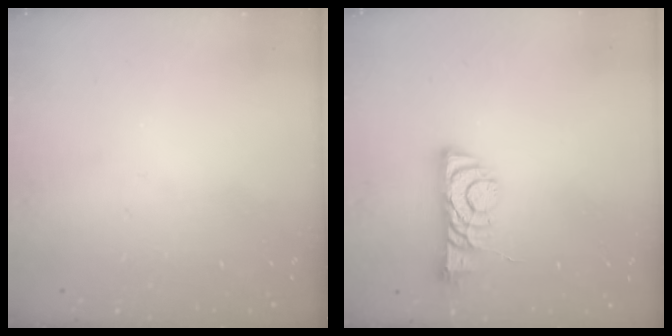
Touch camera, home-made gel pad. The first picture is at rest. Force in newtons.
{"total": 7.1, "press": 7.1, "slide": 0.7}